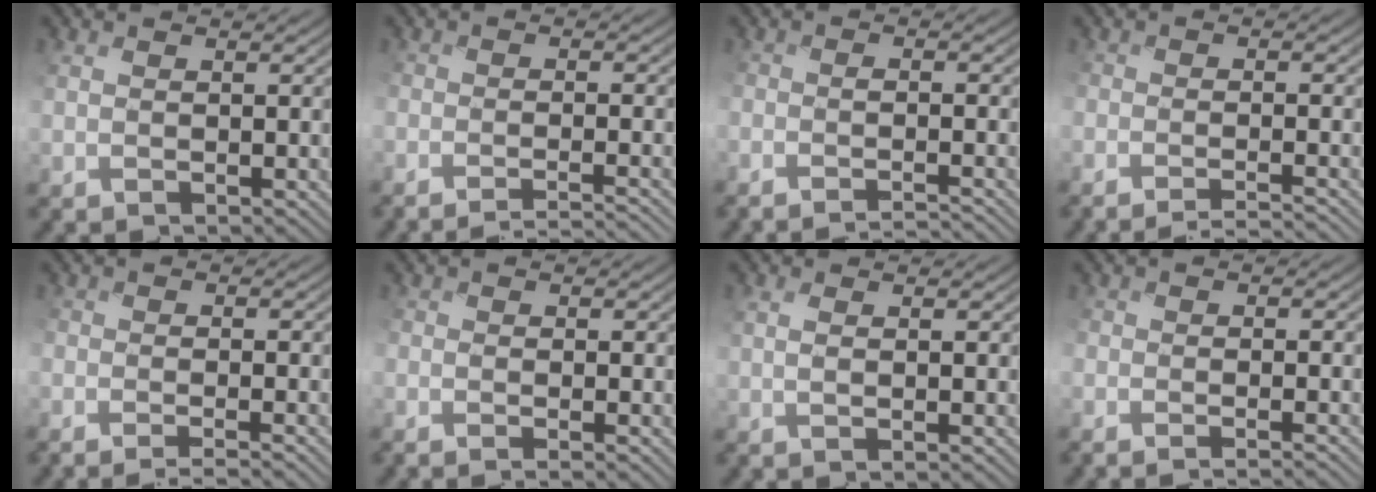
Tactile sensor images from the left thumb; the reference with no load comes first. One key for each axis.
{"total": 5.0, "fx": -4.2, "fy": 0.6, "fz": 2.6, "tx": -0.038, "ty": 0.005, "tz": -0.067}
{"total": 4.7, "fx": -4.0, "fy": 0.7, "fz": 2.4, "tx": -0.036, "ty": 0.002, "tz": -0.064}
{"total": 4.7, "fx": -4.0, "fy": 0.6, "fz": 2.4, "tx": -0.036, "ty": 0.004, "tz": -0.066}
{"total": 3.7, "fx": -2.7, "fy": 0.8, "fz": 2.4, "tx": -0.031, "ty": -0.004, "tz": -0.037}
{"total": 2.0, "fx": -0.9, "fy": 0.4, "fz": 1.7, "tx": -0.030, "ty": -0.005, "tz": -0.024}
{"total": 1.4, "fx": 0.8, "fy": 0.0, "fz": 1.1, "tx": -0.022, "ty": 0.008, "tz": 0.009}
{"total": 3.5, "fx": -2.6, "fy": 0.8, "fz": 2.3, "tx": -0.024, "ty": -0.004, "tz": -0.030}